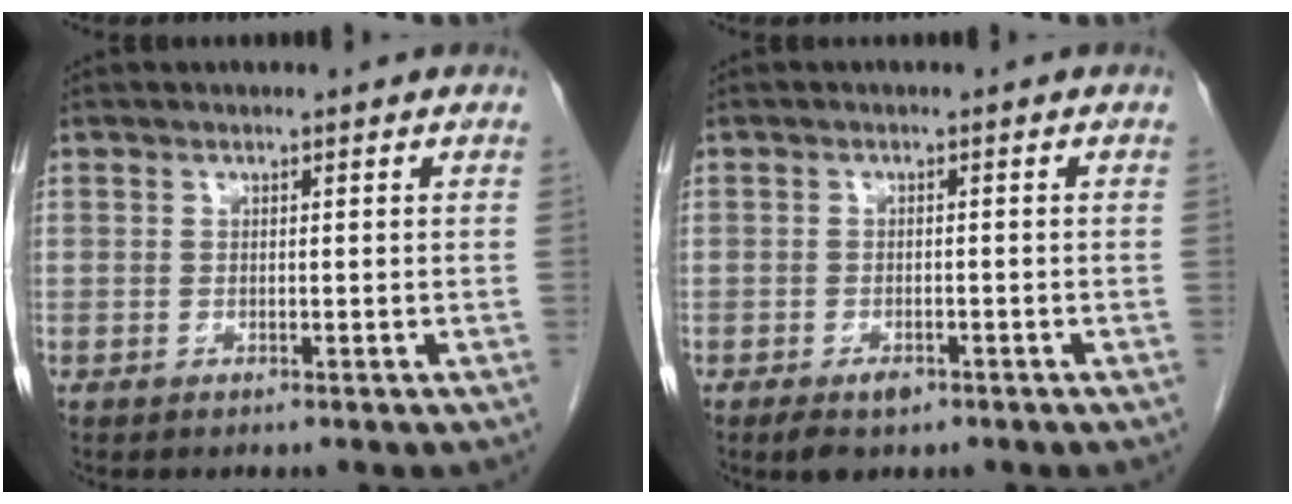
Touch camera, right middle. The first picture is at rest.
{"total": 3.1, "force": [-1.8, 1.5, 2.0], "torque": [-0.038, -0.003, -0.022]}